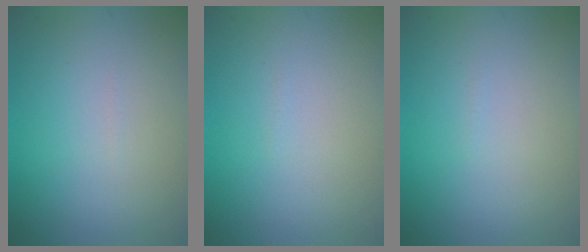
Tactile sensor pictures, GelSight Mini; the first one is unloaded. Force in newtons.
{"total": 0.0}
{"total": 0.0}